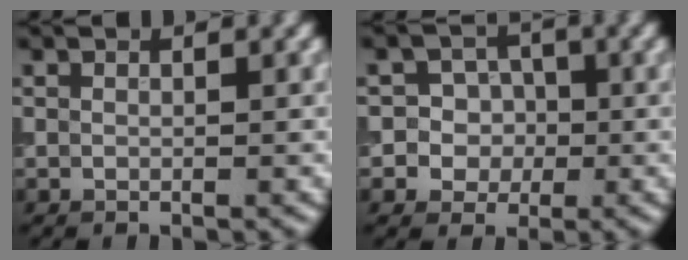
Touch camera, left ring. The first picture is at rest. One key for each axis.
{"total": 3.5, "fx": -0.2, "fy": 3.4, "fz": 1.1, "tx": 0.006, "ty": 0.013, "tz": -0.021}